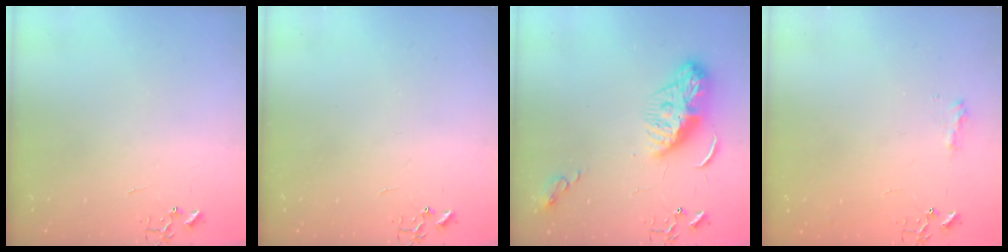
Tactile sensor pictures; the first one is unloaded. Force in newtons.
{"total": 0.0}
{"total": 10.0, "press": 10.0, "slide": 0.9}
{"total": 7.8, "press": 7.8, "slide": 0.3}